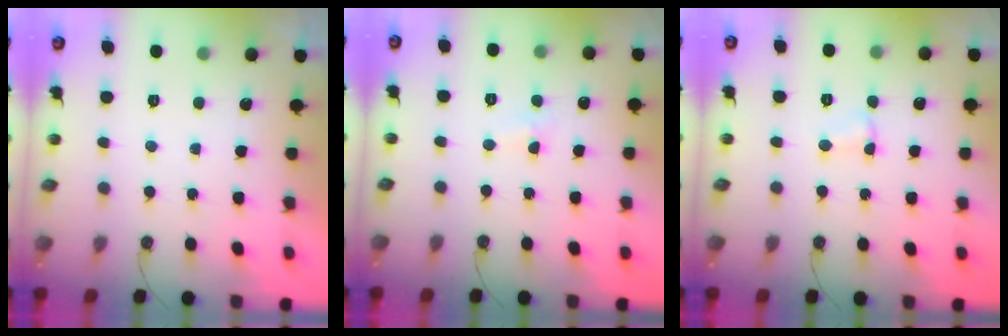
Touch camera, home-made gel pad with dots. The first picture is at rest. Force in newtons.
{"total": 2.1, "press": 2.0, "slide": 0.3}
{"total": 2.8, "press": 2.8, "slide": 0.3}